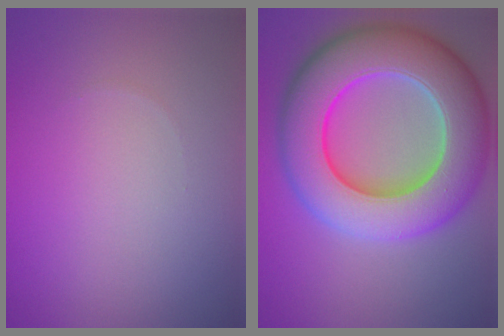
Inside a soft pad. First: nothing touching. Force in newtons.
{"total": 13.3, "press": 13.1, "slide": 2.1}